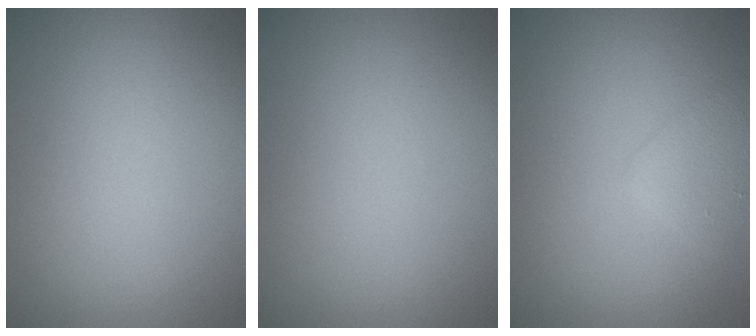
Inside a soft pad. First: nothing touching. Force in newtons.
{"total": 0.0}
{"total": 1.9, "press": 1.9, "slide": 0.0}